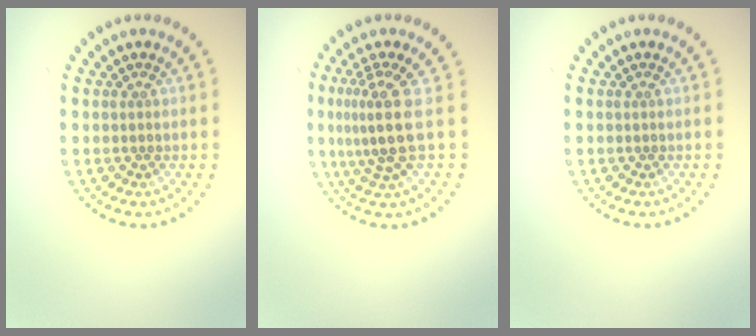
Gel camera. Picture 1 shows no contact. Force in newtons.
{"total": 3.8, "press": 2.6, "slide": 2.8}
{"total": 0.0}